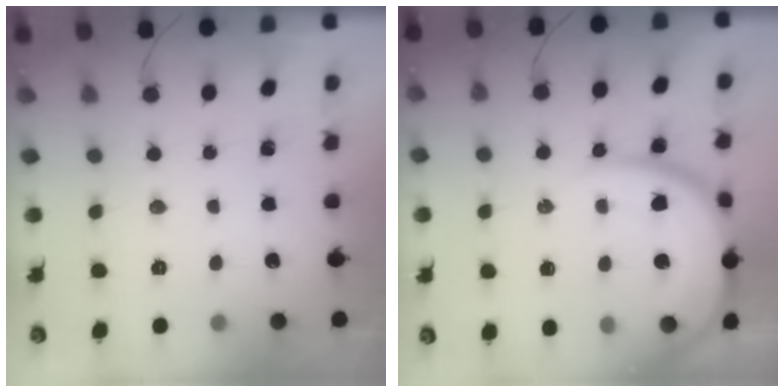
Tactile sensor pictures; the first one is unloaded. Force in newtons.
{"total": 16.6, "press": 16.3, "slide": 2.8}